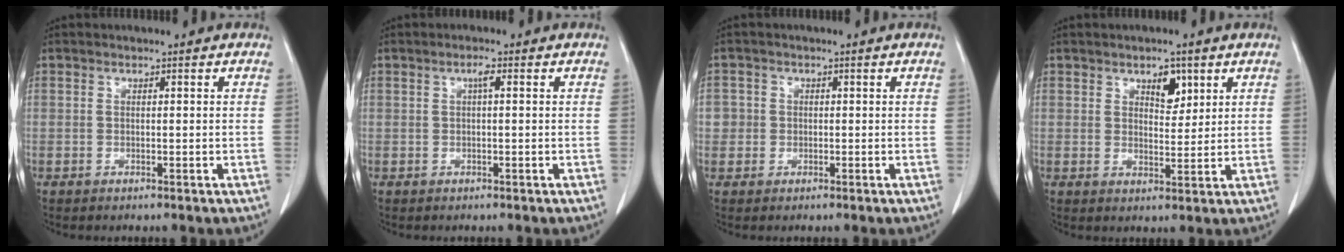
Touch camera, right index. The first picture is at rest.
{"total": 1.3, "force": [0.4, 0.2, 1.2], "torque": [-0.023, 0.003, 0.005]}
{"total": 2.3, "force": [0.1, 2.3, 0.0], "torque": [0.018, 0.009, 0.001]}
{"total": 3.9, "force": [2.2, 2.0, 2.6], "torque": [-0.037, -0.002, 0.036]}